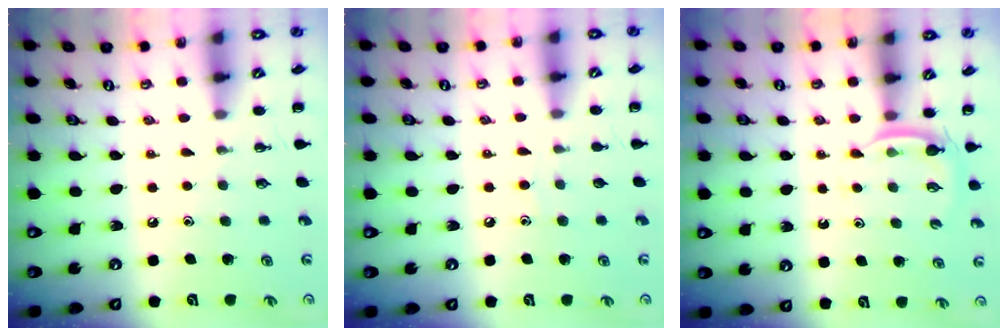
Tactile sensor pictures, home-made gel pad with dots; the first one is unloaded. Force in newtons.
{"total": 2.5, "press": 2.3, "slide": 1.0}
{"total": 3.7, "press": 3.5, "slide": 1.2}